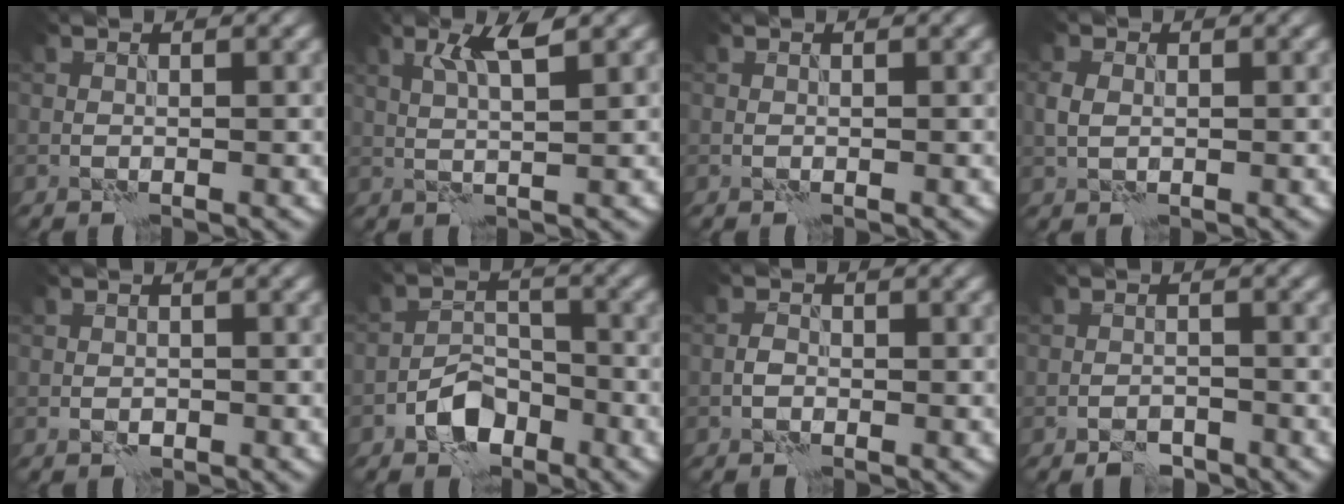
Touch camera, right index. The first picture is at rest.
{"total": 3.1, "force": [1.5, 0.1, 2.8], "torque": [-0.056, 0.002, 0.029]}
{"total": 0.0}
{"total": 1.7, "force": [0.1, 1.3, 1.2], "torque": [-0.028, 0.004, 0.001]}
{"total": 1.0, "force": [-0.4, 0.8, 0.5], "torque": [-0.006, -0.003, -0.007]}
{"total": 4.2, "force": [-2.6, 2.5, 2.1], "torque": [-0.029, 0.005, -0.052]}
{"total": 1.0, "force": [-0.5, 0.7, 0.5], "torque": [-0.009, 0.005, -0.014]}
{"total": 2.0, "force": [-1.7, 0.7, 0.8], "torque": [-0.009, 0.007, -0.031]}